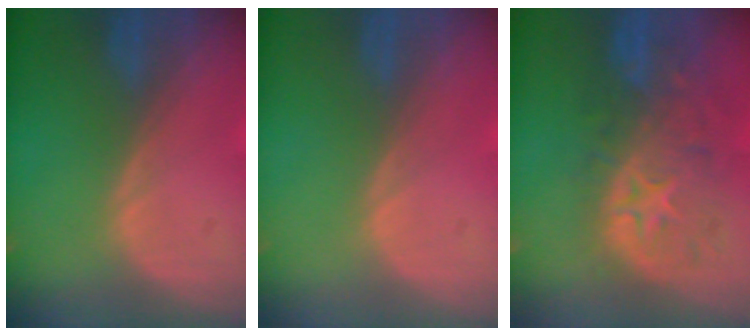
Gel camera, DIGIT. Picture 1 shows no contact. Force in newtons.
{"total": 0.0}
{"total": 11.0, "press": 9.8, "slide": 5.1}